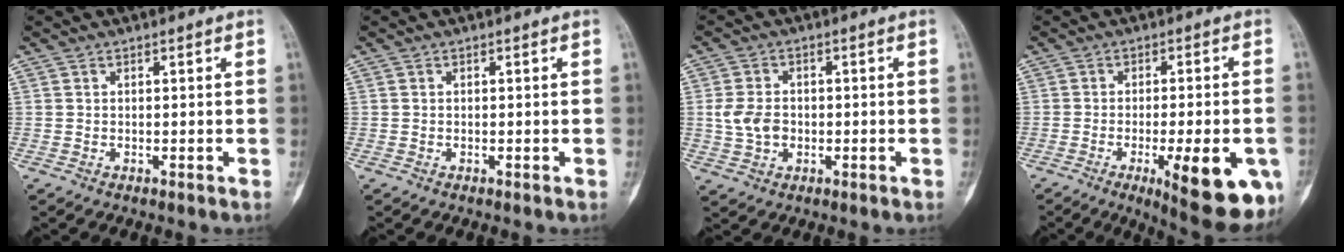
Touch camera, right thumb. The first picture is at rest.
{"total": 0.0}
{"total": 5.6, "force": [-0.5, 4.1, 3.7], "torque": [-0.059, 0.005, -0.008]}
{"total": 16.6, "force": [-6.2, 4.4, 14.8], "torque": [-0.145, -0.002, -0.072]}